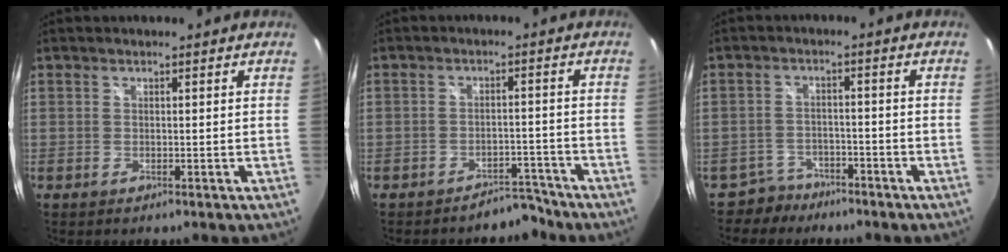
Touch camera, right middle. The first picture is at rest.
{"total": 4.5, "force": [-4.2, 1.8, 0.1], "torque": [0.003, 0.024, -0.053]}
{"total": 4.6, "force": [-3.7, 2.6, -0.1], "torque": [-0.007, 0.014, -0.062]}